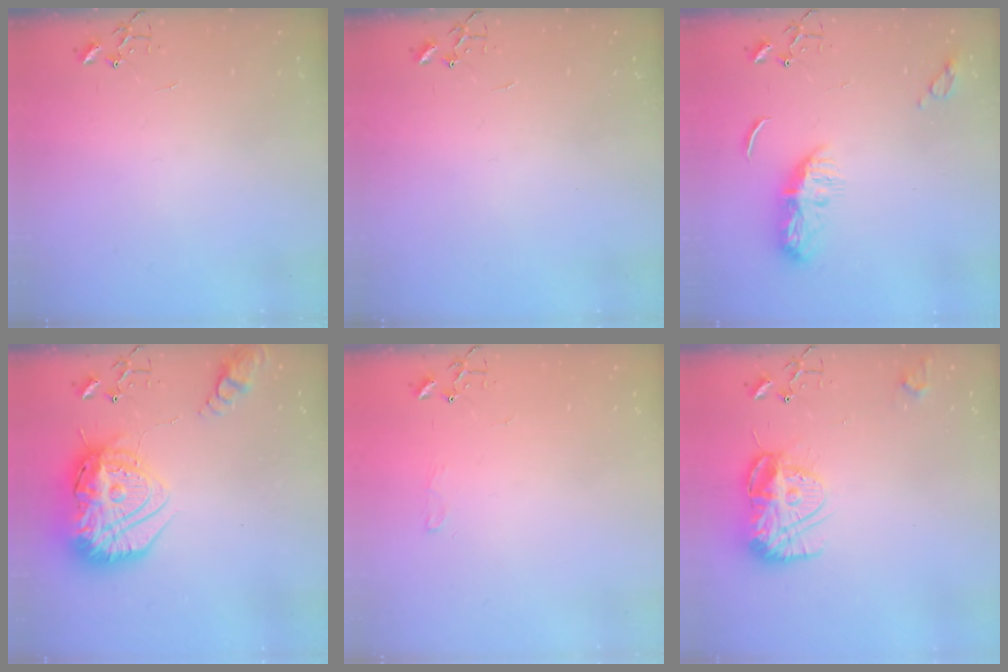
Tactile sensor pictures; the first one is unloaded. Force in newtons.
{"total": 0.0}
{"total": 9.9, "press": 9.9, "slide": 0.5}
{"total": 27.0, "press": 26.8, "slide": 2.8}
{"total": 6.8, "press": 6.8, "slide": 0.8}
{"total": 13.8, "press": 13.7, "slide": 1.3}